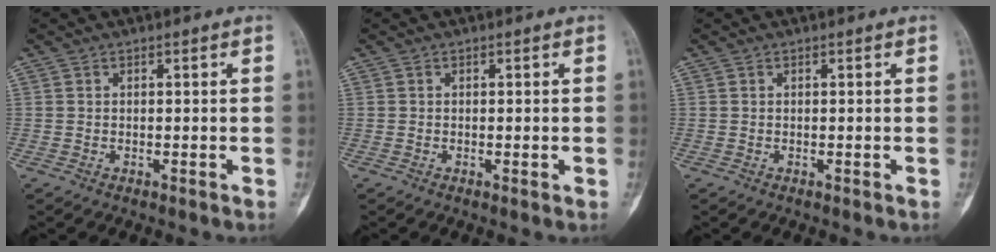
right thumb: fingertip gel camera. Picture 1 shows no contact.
{"total": 1.0, "force": [-0.2, 0.3, 0.9], "torque": [-0.009, -0.001, -0.002]}
{"total": 0.0}